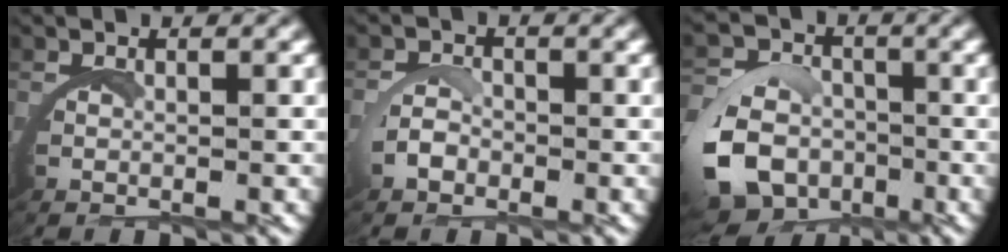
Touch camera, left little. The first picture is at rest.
{"total": 0.8, "force": [-0.2, 0.6, 0.4], "torque": [-0.013, -0.001, -0.010]}
{"total": 10.4, "force": [-4.1, 9.1, 3.0], "torque": [-0.074, -0.041, -0.073]}